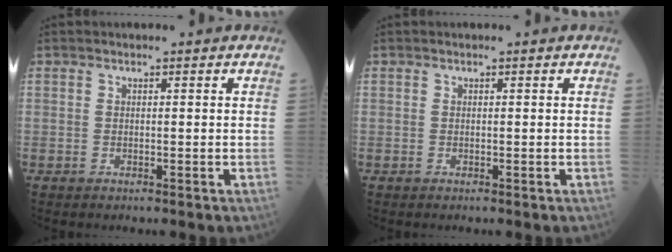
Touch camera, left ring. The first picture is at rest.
{"total": 0.0}